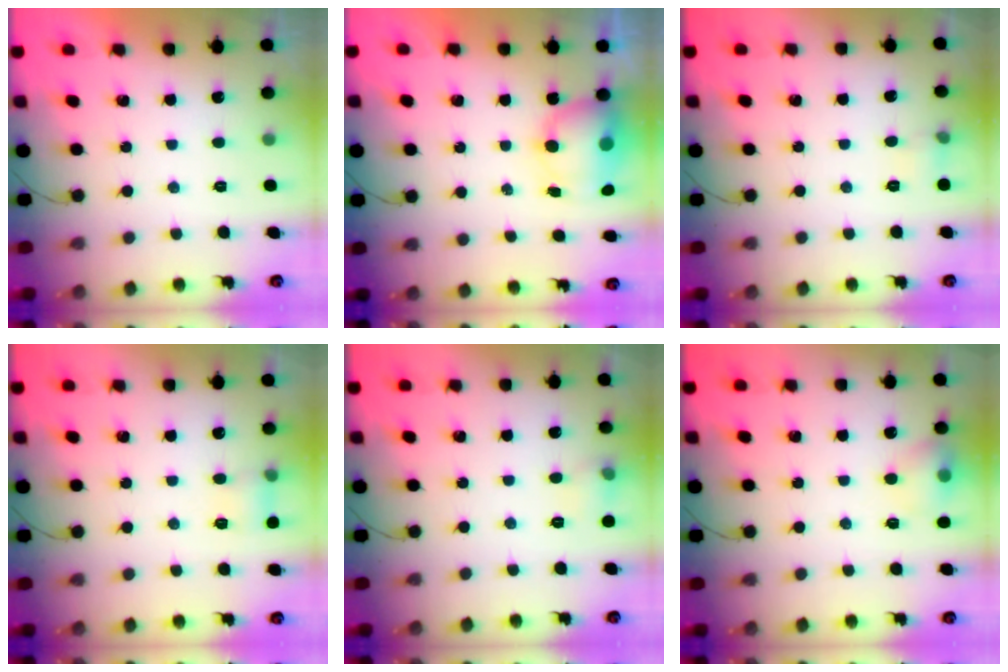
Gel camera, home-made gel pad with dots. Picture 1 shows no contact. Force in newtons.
{"total": 7.5, "press": 7.4, "slide": 1.6}
{"total": 4.8, "press": 4.6, "slide": 1.4}
{"total": 5.6, "press": 5.4, "slide": 1.7}
{"total": 6.0, "press": 5.9, "slide": 1.4}
{"total": 8.2, "press": 8.1, "slide": 1.2}